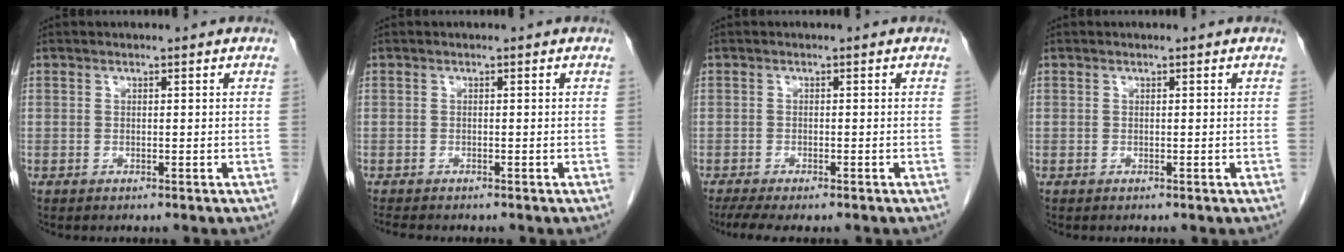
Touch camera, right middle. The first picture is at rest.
{"total": 2.4, "force": [-2.1, 0.5, 1.0], "torque": [-0.020, -0.006, -0.029]}
{"total": 5.4, "force": [-4.2, 1.1, 3.2], "torque": [-0.049, -0.014, -0.065]}
{"total": 0.0}